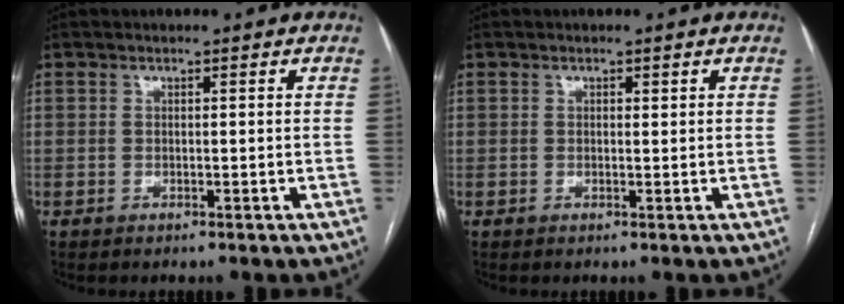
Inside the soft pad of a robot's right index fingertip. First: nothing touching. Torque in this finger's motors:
{"motor_torque": [-0.25, 0.29, -0.02, 0.00]}